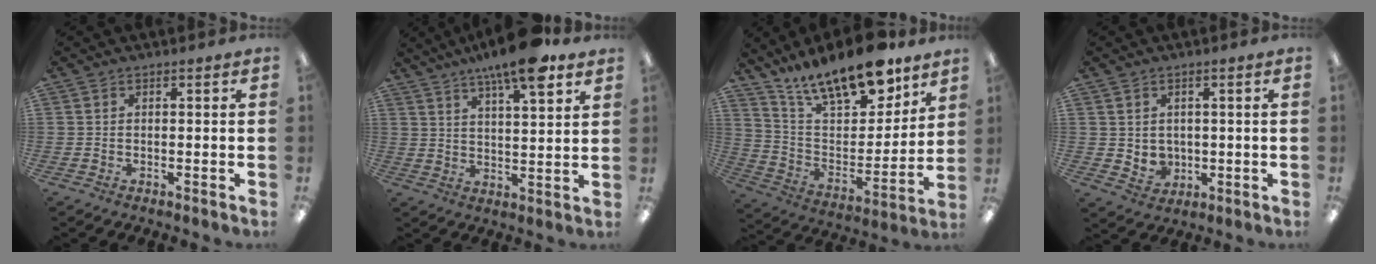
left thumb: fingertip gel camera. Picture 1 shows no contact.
{"total": 12.0, "force": [8.8, 2.6, 7.7], "torque": [-0.120, -0.045, 0.147]}
{"total": 18.1, "force": [15.0, 5.8, 8.3], "torque": [-0.149, -0.107, 0.263]}
{"total": 3.8, "force": [1.5, 3.4, 0.8], "torque": [-0.007, -0.009, 0.029]}